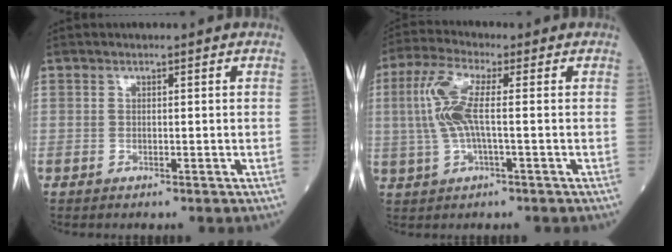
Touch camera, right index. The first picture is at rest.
{"total": 7.7, "force": [0.4, 1.6, 7.5], "torque": [-0.179, 0.014, 0.005]}